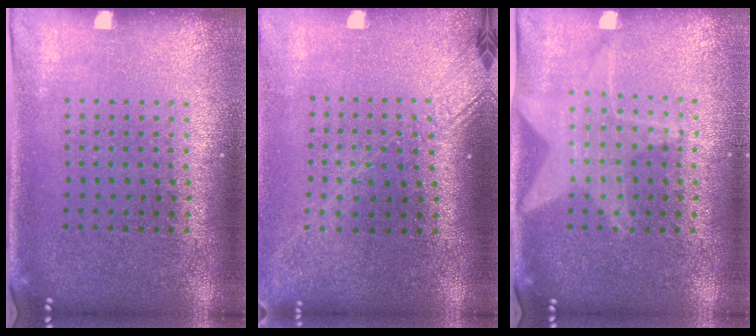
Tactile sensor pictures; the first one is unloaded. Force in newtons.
{"total": 1.8, "press": 1.5, "slide": 1.1}
{"total": 1.5, "press": 1.5, "slide": 0.3}